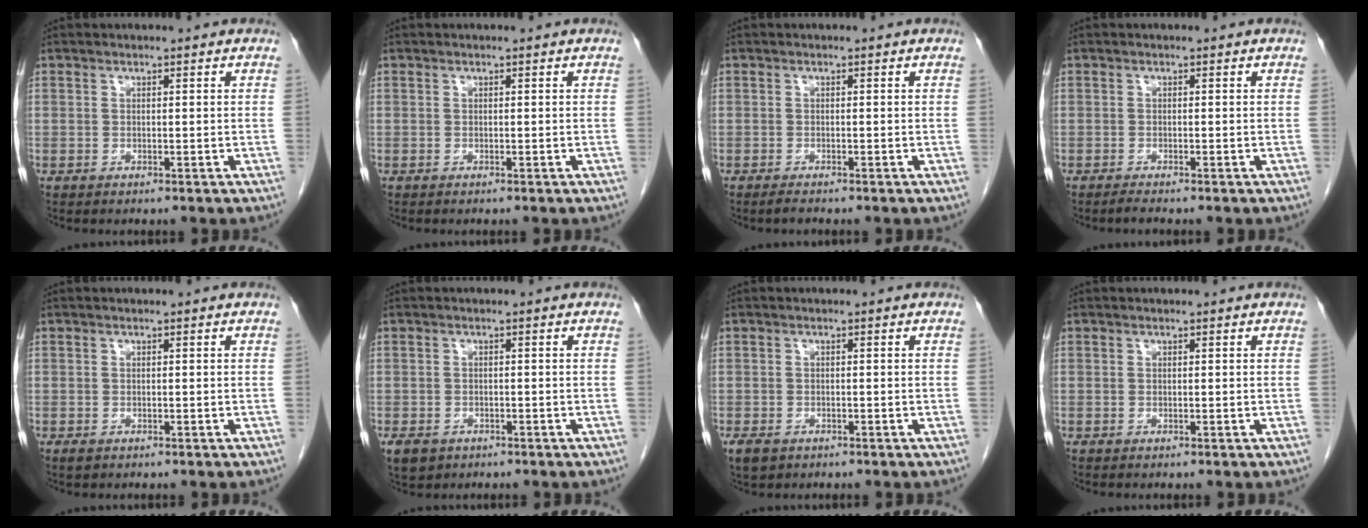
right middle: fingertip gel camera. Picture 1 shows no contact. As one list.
[{"total": 0.0}, {"total": 1.0, "force": [-0.9, 0.0, 0.5], "torque": [-0.017, -0.005, -0.014]}, {"total": 0.9, "force": [-0.8, -0.2, 0.4], "torque": [-0.016, -0.005, -0.015]}, {"total": 0.9, "force": [-0.5, 0.5, 0.5], "torque": [-0.011, 0.000, -0.003]}, {"total": 4.4, "force": [-2.7, 3.1, 1.6], "torque": [-0.028, -0.002, -0.037]}, {"total": 2.7, "force": [-1.7, 1.8, 1.3], "torque": [-0.027, -0.003, -0.022]}, {"total": 0.0}]